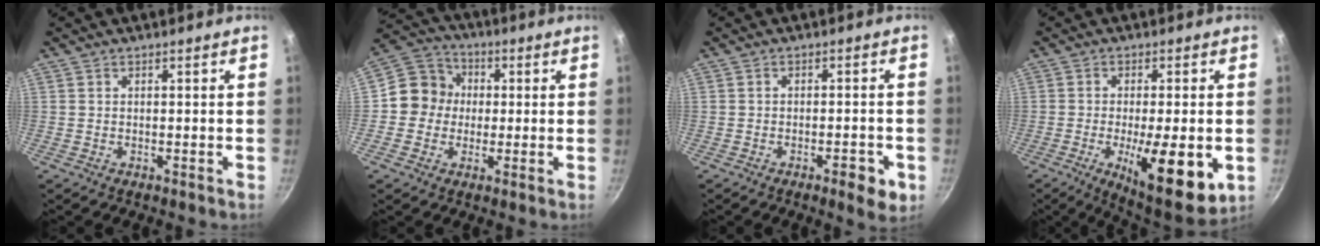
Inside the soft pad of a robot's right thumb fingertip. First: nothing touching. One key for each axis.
{"total": 9.8, "fx": -0.1, "fy": 9.1, "fz": 3.8, "tx": -0.040, "ty": 0.029, "tz": -0.015}
{"total": 4.9, "fx": -2.3, "fy": 1.5, "fz": 4.0, "tx": -0.048, "ty": 0.006, "tz": -0.029}
{"total": 15.2, "fx": -4.0, "fy": 4.9, "fz": 13.8, "tx": -0.193, "ty": -0.020, "tz": -0.046}